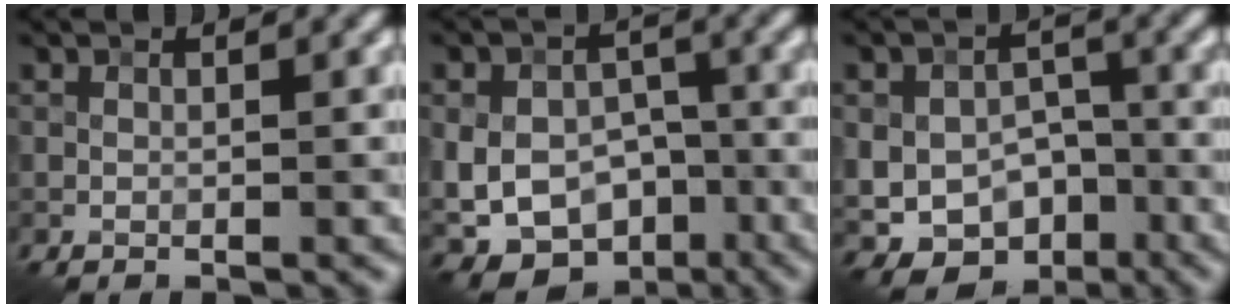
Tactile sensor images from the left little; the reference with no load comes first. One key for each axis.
{"total": 12.3, "fx": -4.7, "fy": 9.1, "fz": 6.8, "tx": -0.088, "ty": -0.017, "tz": -0.079}
{"total": 9.2, "fx": -4.0, "fy": 6.5, "fz": 5.2, "tx": -0.065, "ty": -0.007, "tz": -0.065}